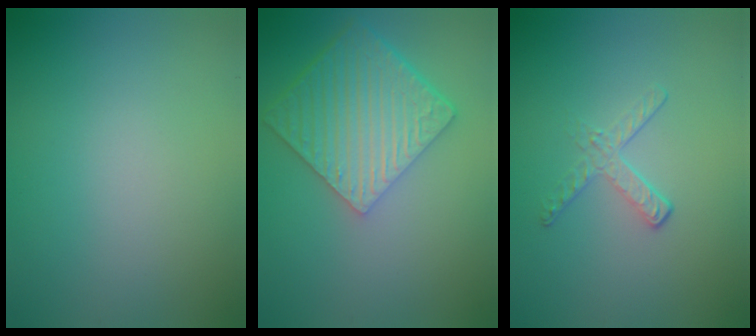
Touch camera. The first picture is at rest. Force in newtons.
{"total": 7.0, "press": 4.9, "slide": 5.0}
{"total": 1.7, "press": 0.7, "slide": 1.5}